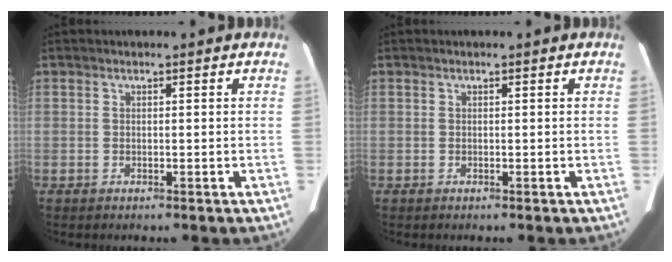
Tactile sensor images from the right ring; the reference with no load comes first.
{"total": 0.0}